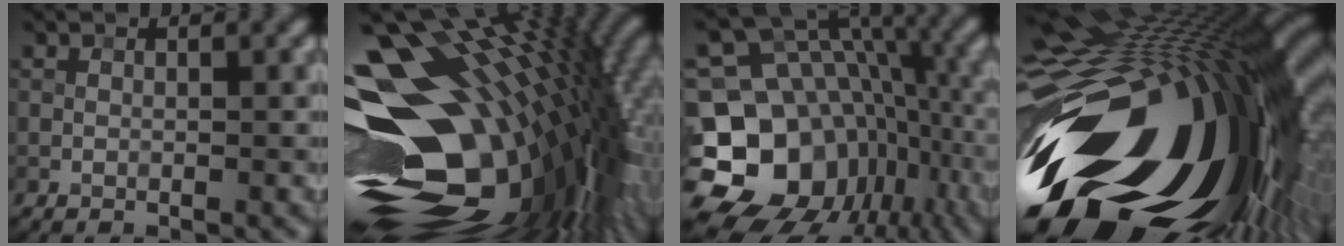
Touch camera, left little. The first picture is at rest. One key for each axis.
{"total": 19.4, "fx": -0.4, "fy": 10.9, "fz": 16.0, "tx": -0.249, "ty": 0.029, "tz": -0.014}
{"total": 18.9, "fx": -6.6, "fy": 15.3, "fz": 8.9, "tx": -0.168, "ty": -0.007, "tz": -0.098}
{"total": 20.4, "fx": -3.6, "fy": 11.8, "fz": 16.3, "tx": -0.312, "ty": -0.051, "tz": -0.056}